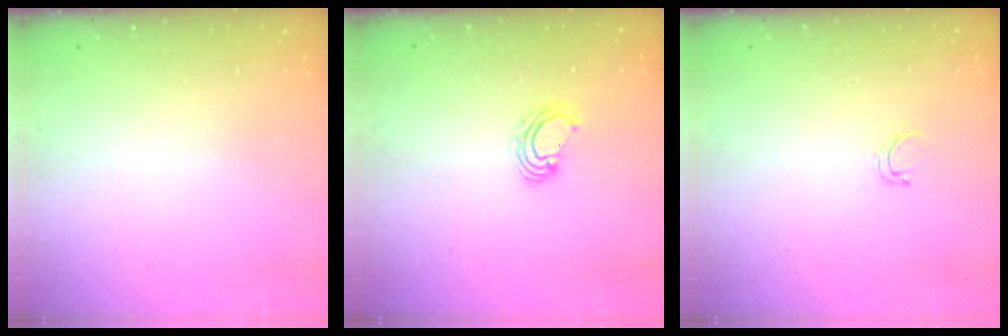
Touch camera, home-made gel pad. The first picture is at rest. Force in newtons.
{"total": 4.6, "press": 4.6, "slide": 0.2}
{"total": 2.6, "press": 2.5, "slide": 0.4}